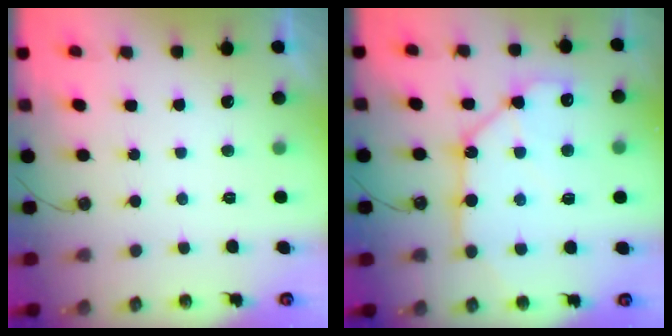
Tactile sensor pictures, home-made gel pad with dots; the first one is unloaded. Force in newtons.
{"total": 13.6, "press": 13.5, "slide": 1.6}